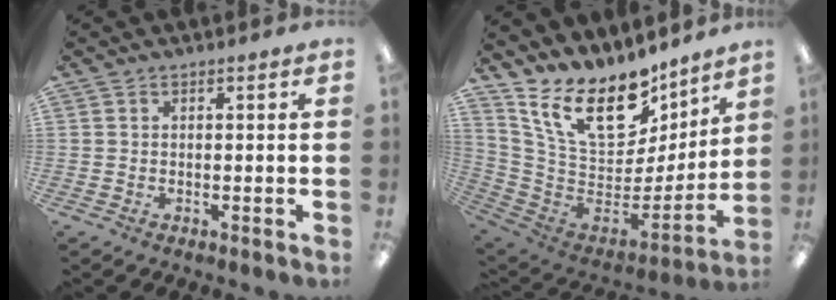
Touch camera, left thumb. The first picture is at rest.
{"total": 20.7, "force": [13.9, 9.6, 12.0], "torque": [-0.220, -0.101, 0.248]}